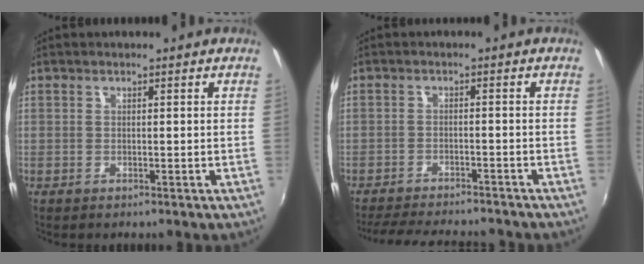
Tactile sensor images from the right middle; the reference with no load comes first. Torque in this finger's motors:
{"motor_torque": [0.17, -0.27, 0.09, 0.05]}